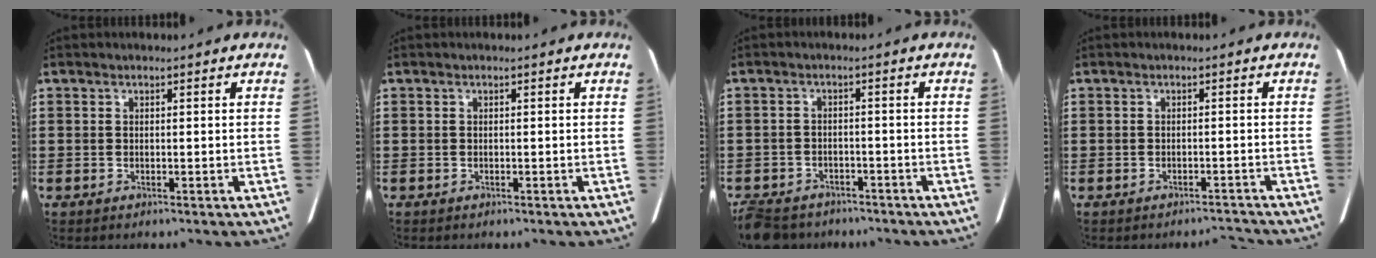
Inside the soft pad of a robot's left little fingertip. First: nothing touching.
{"total": 0.0}
{"total": 3.3, "force": [-3.2, 0.7, 0.3], "torque": [-0.024, -0.003, -0.072]}
{"total": 1.4, "force": [-1.3, 0.0, 0.5], "torque": [-0.009, 0.001, -0.025]}